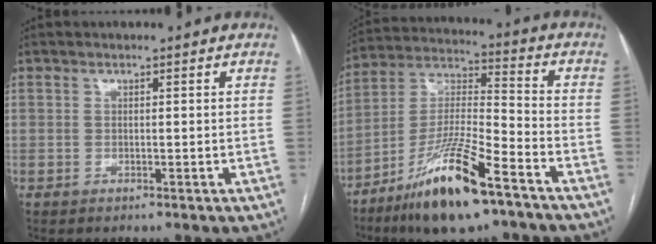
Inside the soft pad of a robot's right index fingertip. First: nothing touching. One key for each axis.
{"total": 16.8, "fx": -10.3, "fy": 2.3, "fz": 13.0, "tx": -0.265, "ty": -0.018, "tz": -0.185}